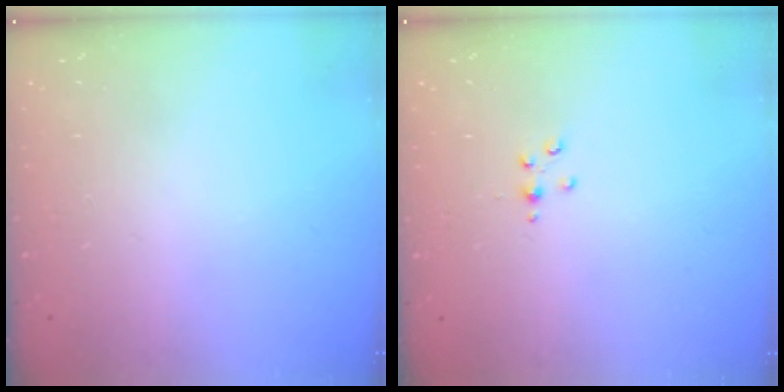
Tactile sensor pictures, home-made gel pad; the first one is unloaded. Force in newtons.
{"total": 3.0, "press": 3.0, "slide": 0.3}